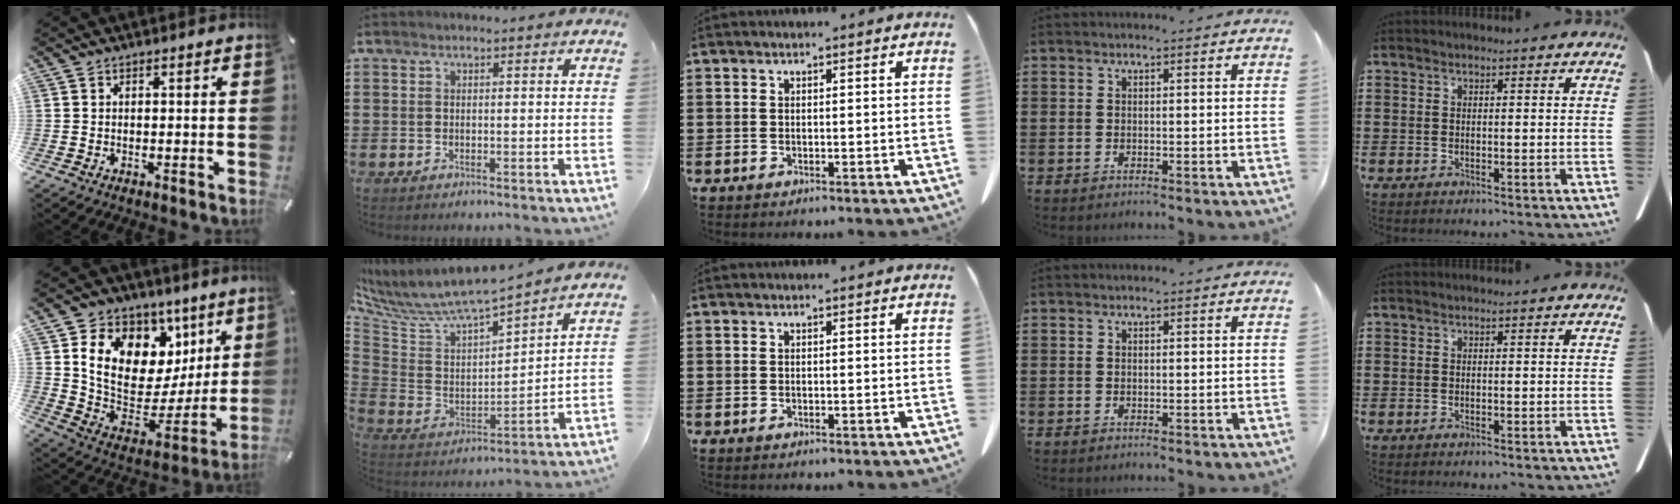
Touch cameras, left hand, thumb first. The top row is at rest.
{"thumb": {"total": 16.3, "force": [6.9, 12.0, 8.5], "torque": [-0.122, -0.062, 0.130]}, "index": {"total": 7.1, "force": [6.3, 1.5, 2.8], "torque": [-0.089, -0.052, 0.103]}}